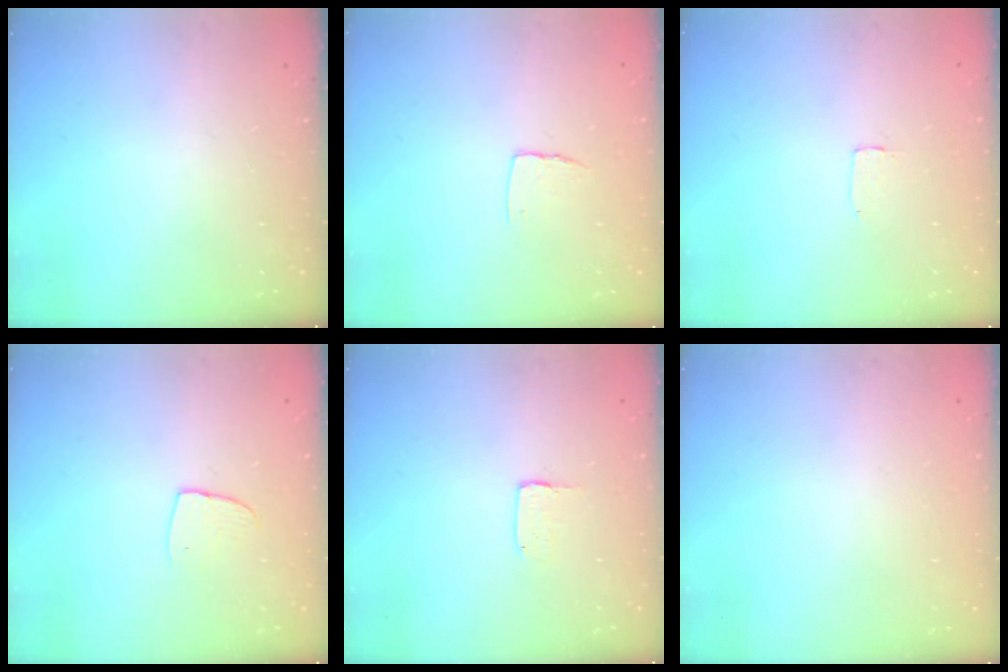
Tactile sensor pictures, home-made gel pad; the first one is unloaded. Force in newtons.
{"total": 5.1, "press": 5.1, "slide": 0.4}
{"total": 1.7, "press": 1.7, "slide": 0.1}
{"total": 6.4, "press": 6.4, "slide": 0.3}
{"total": 2.0, "press": 2.0, "slide": 0.0}
{"total": 0.0}